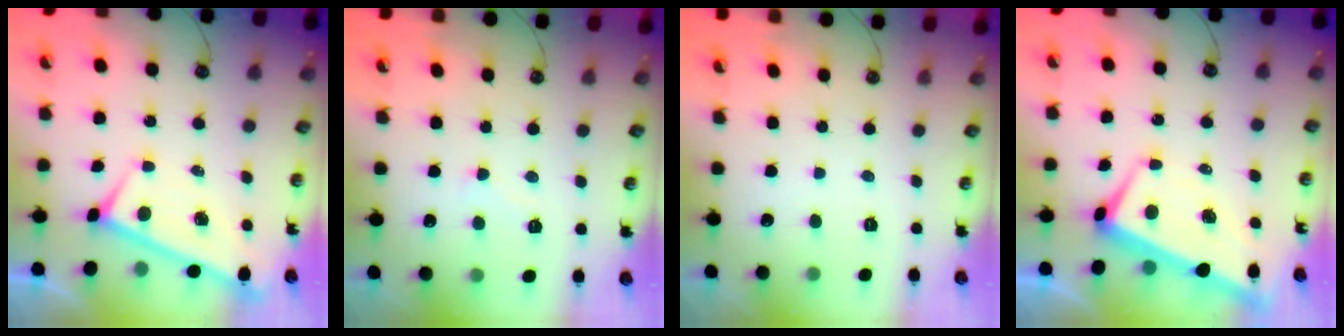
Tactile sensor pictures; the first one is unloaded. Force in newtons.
{"total": 3.9, "press": 3.9, "slide": 0.4}
{"total": 0.0}
{"total": 1.2, "press": 0.3, "slide": 1.1}